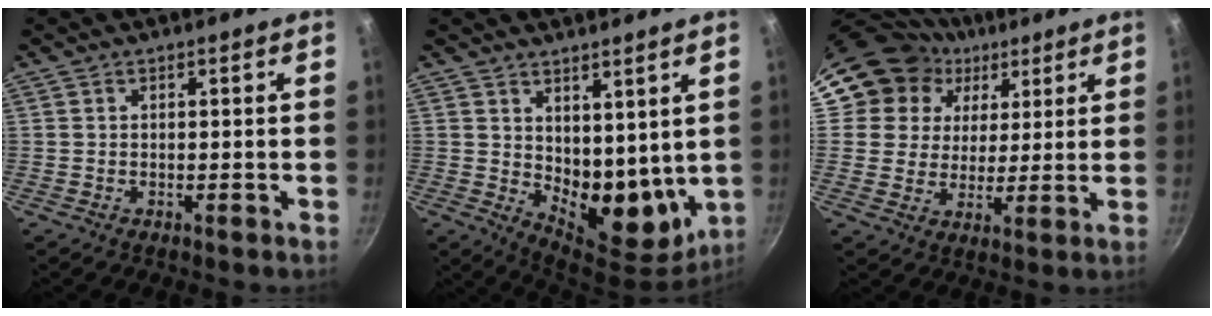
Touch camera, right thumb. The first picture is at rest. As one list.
[{"total": 12.0, "force": [4.0, 7.4, 8.6], "torque": [-0.089, -0.051, 0.080]}, {"total": 14.0, "force": [6.9, 11.7, 3.3], "torque": [-0.036, -0.002, 0.117]}]